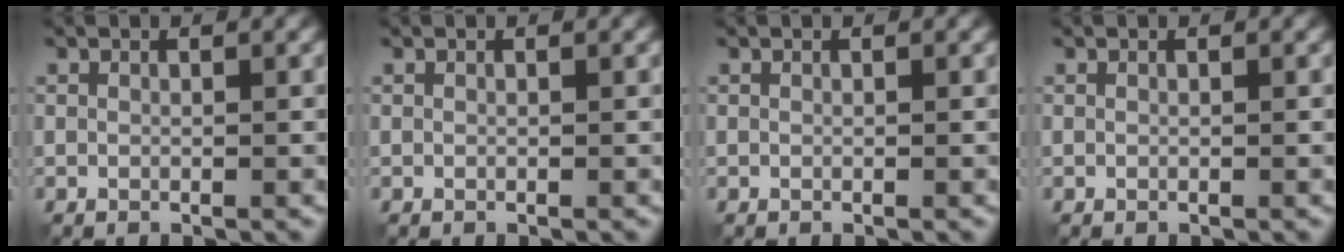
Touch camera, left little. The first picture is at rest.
{"total": 0.0}
{"total": 0.0}
{"total": 0.0}